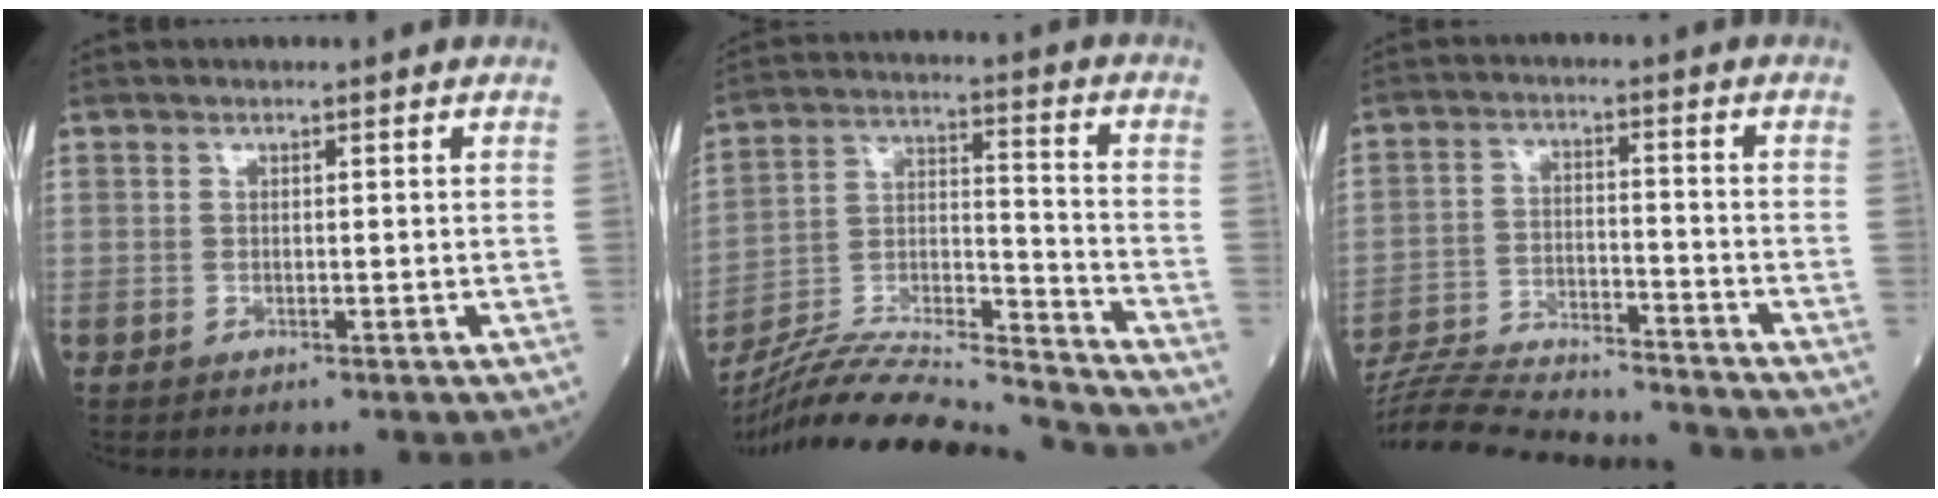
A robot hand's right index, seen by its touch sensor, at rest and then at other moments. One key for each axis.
{"total": 20.2, "fx": -19.2, "fy": -0.4, "fz": 6.3, "tx": -0.132, "ty": 0.002, "tz": -0.325}
{"total": 19.0, "fx": -18.1, "fy": 1.5, "fz": 5.6, "tx": -0.121, "ty": -0.011, "tz": -0.281}